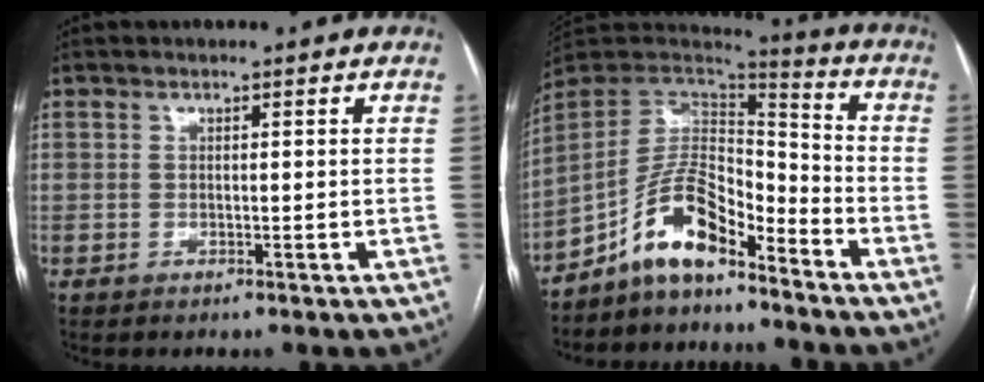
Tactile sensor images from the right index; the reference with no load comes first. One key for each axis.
{"total": 11.1, "fx": -7.7, "fy": 4.1, "fz": 6.9, "tx": -0.131, "ty": 0.033, "tz": -0.142}